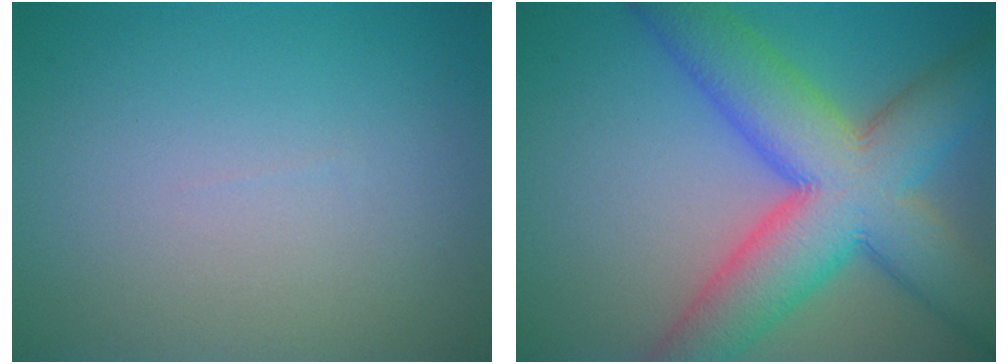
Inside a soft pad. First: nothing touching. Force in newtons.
{"total": 11.9, "press": 11.9, "slide": 0.6}